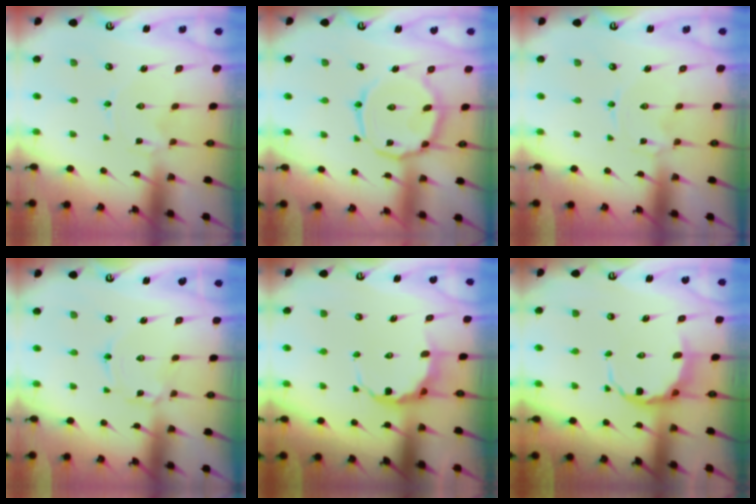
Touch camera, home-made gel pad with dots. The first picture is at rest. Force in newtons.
{"total": 14.2, "press": 14.2, "slide": 1.1}
{"total": 0.0}
{"total": 1.9, "press": 1.9, "slide": 0.2}
{"total": 6.8, "press": 6.6, "slide": 1.6}
{"total": 8.9, "press": 8.4, "slide": 2.8}